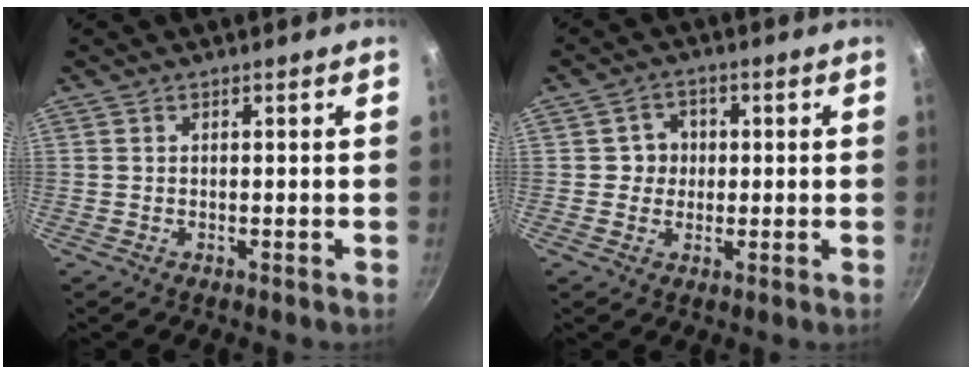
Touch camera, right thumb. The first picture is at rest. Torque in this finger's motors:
{"motor_torque": [0.03, 0.12, 0.07, 0.05, 0.02]}